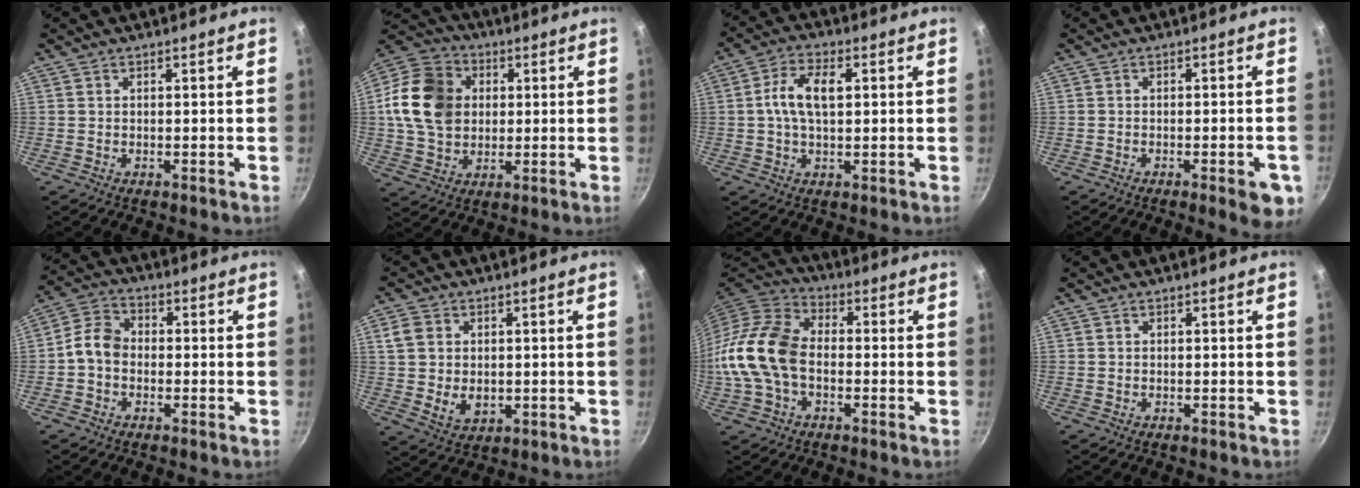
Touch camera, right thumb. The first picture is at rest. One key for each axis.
{"total": 16.1, "fx": 2.4, "fy": 12.8, "fz": 9.5, "tx": -0.157, "ty": 0.013, "tz": 0.034}
{"total": 8.4, "fx": 1.3, "fy": 4.7, "fz": 6.9, "tx": -0.120, "ty": 0.017, "tz": 0.015}
{"total": 6.1, "fx": -2.7, "fy": 1.7, "fz": 5.2, "tx": -0.050, "ty": 0.010, "tz": -0.030}
{"total": 6.2, "fx": -1.1, "fy": 4.8, "fz": 3.7, "tx": -0.054, "ty": 0.024, "tz": -0.040}
{"total": 7.9, "fx": 0.4, "fy": 6.2, "fz": 4.8, "tx": -0.075, "ty": -0.014, "tz": 0.009}
{"total": 15.0, "fx": -2.2, "fy": 10.1, "fz": 10.9, "tx": -0.194, "ty": 0.033, "tz": -0.059}
{"total": 0.0}